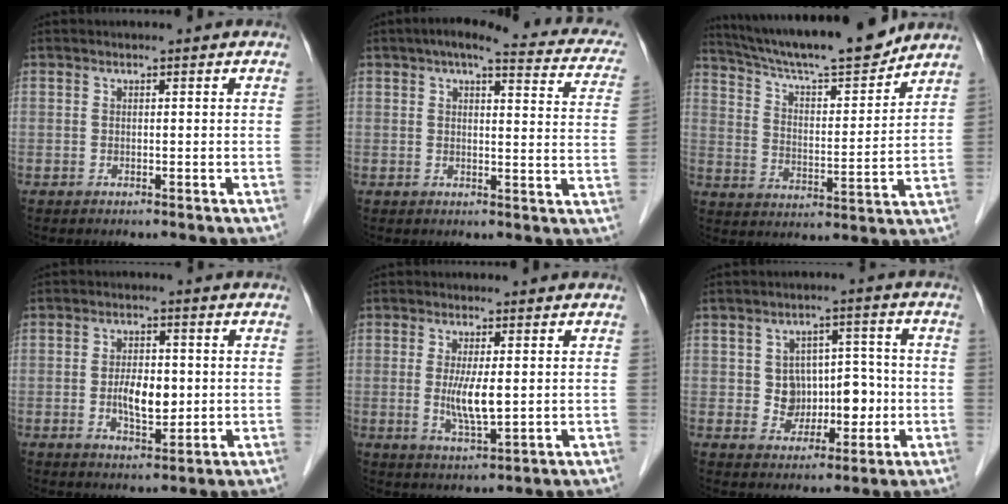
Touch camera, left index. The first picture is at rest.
{"total": 17.2, "force": [13.7, 4.2, 9.5], "torque": [-0.110, 0.019, 0.141]}
{"total": 17.2, "force": [15.5, 1.0, 7.2], "torque": [-0.125, 0.003, 0.251]}
{"total": 5.6, "force": [-0.4, 2.6, 5.0], "torque": [-0.092, -0.001, -0.004]}
{"total": 5.3, "force": [0.1, 1.0, 5.2], "torque": [-0.105, -0.012, 0.004]}
{"total": 6.8, "force": [-0.7, 5.5, 4.0], "torque": [-0.053, 0.025, -0.001]}